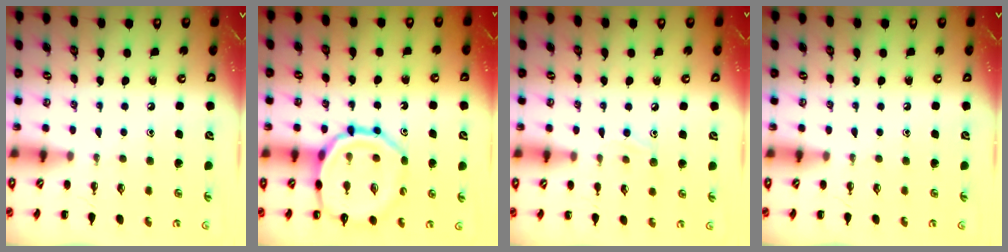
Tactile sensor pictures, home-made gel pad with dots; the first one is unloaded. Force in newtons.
{"total": 14.8, "press": 14.7, "slide": 2.1}
{"total": 5.5, "press": 5.3, "slide": 1.5}
{"total": 0.0}